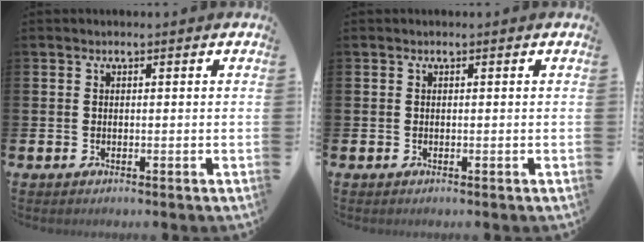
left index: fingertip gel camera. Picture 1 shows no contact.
{"total": 0.0}